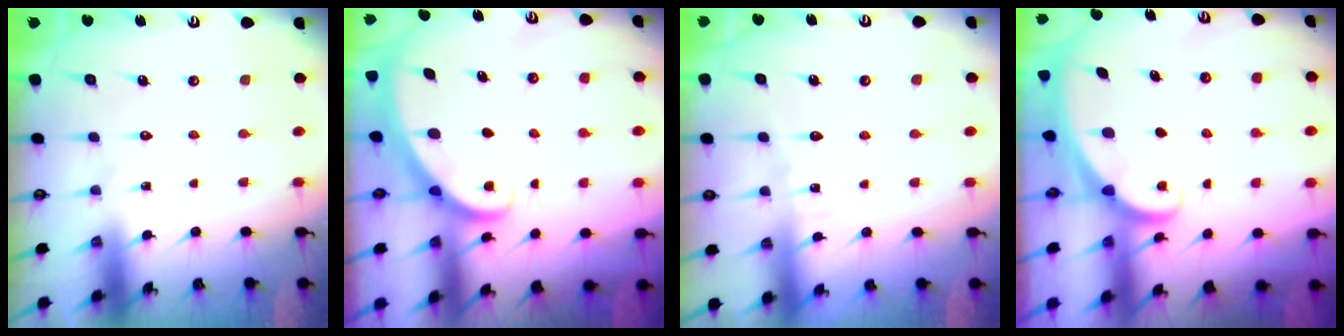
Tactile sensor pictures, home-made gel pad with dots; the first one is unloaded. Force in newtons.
{"total": 2.7, "press": 2.7, "slide": 0.2}
{"total": 3.2, "press": 3.2, "slide": 0.4}
{"total": 1.9, "press": 1.9, "slide": 0.1}